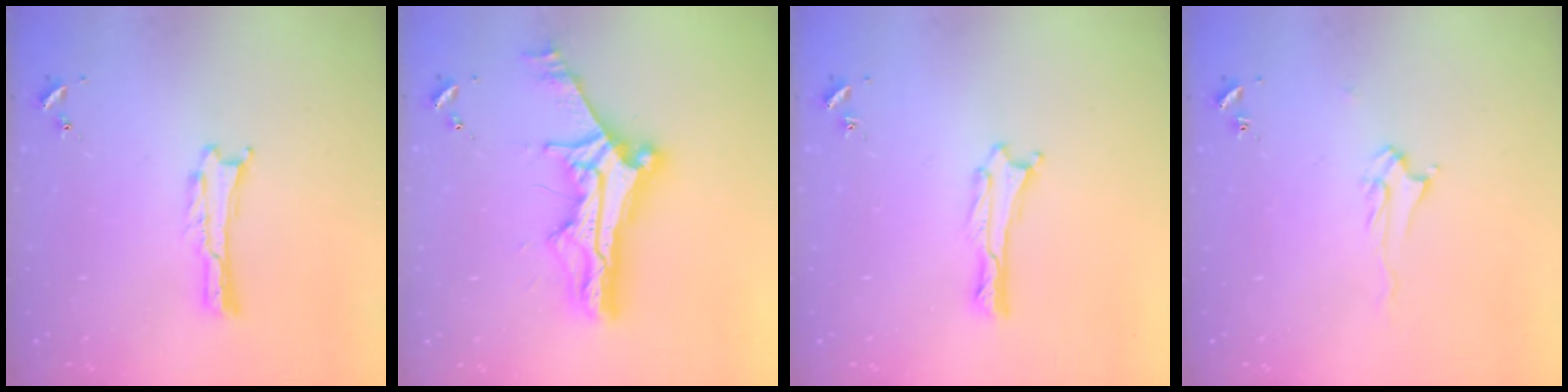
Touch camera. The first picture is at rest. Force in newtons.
{"total": 12.3, "press": 12.2, "slide": 1.0}
{"total": 0.0}
{"total": 2.5, "press": 2.4, "slide": 0.4}